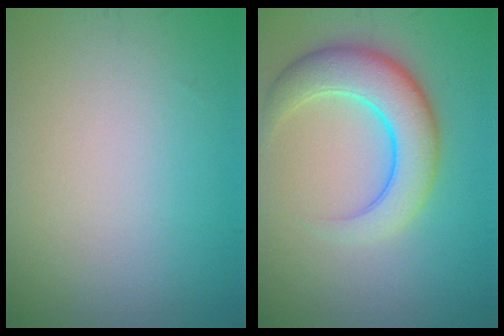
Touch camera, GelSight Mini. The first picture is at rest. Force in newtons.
{"total": 6.3, "press": 6.3, "slide": 0.1}